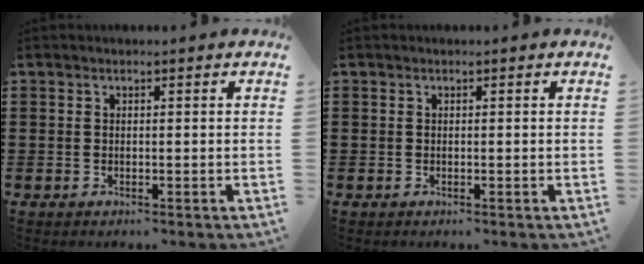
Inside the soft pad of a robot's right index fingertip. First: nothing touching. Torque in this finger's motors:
{"motor_torque": [-0.01, 0.00, 0.00, 0.00]}